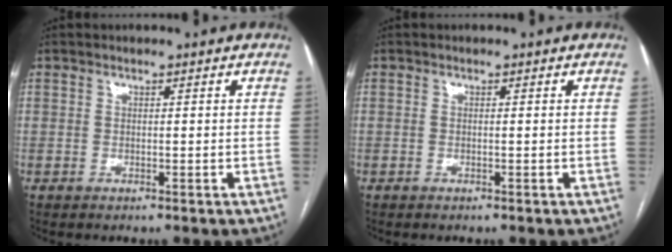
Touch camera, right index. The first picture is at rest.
{"total": 0.0}